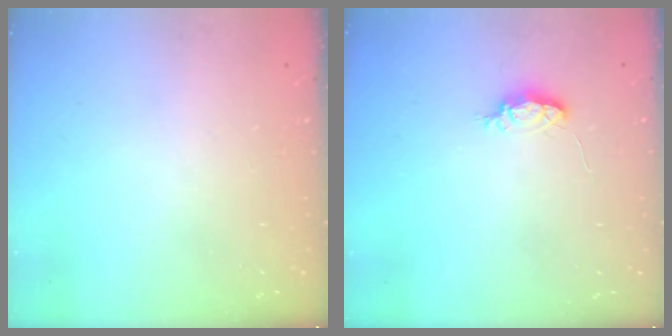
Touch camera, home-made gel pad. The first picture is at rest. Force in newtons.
{"total": 3.5, "press": 3.5, "slide": 0.5}